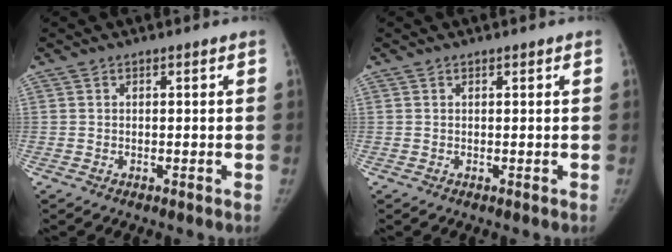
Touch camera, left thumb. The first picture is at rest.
{"total": 0.0}